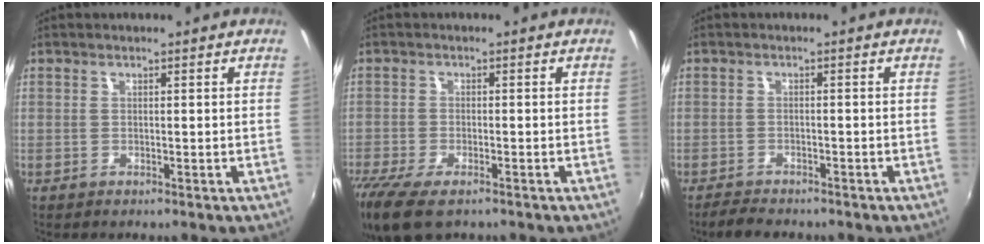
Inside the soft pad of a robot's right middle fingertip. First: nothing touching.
{"total": 11.3, "force": [-8.0, 4.3, 6.7], "torque": [-0.165, -0.052, -0.146]}
{"total": 4.2, "force": [-3.8, 1.4, 1.2], "torque": [-0.041, -0.010, -0.064]}